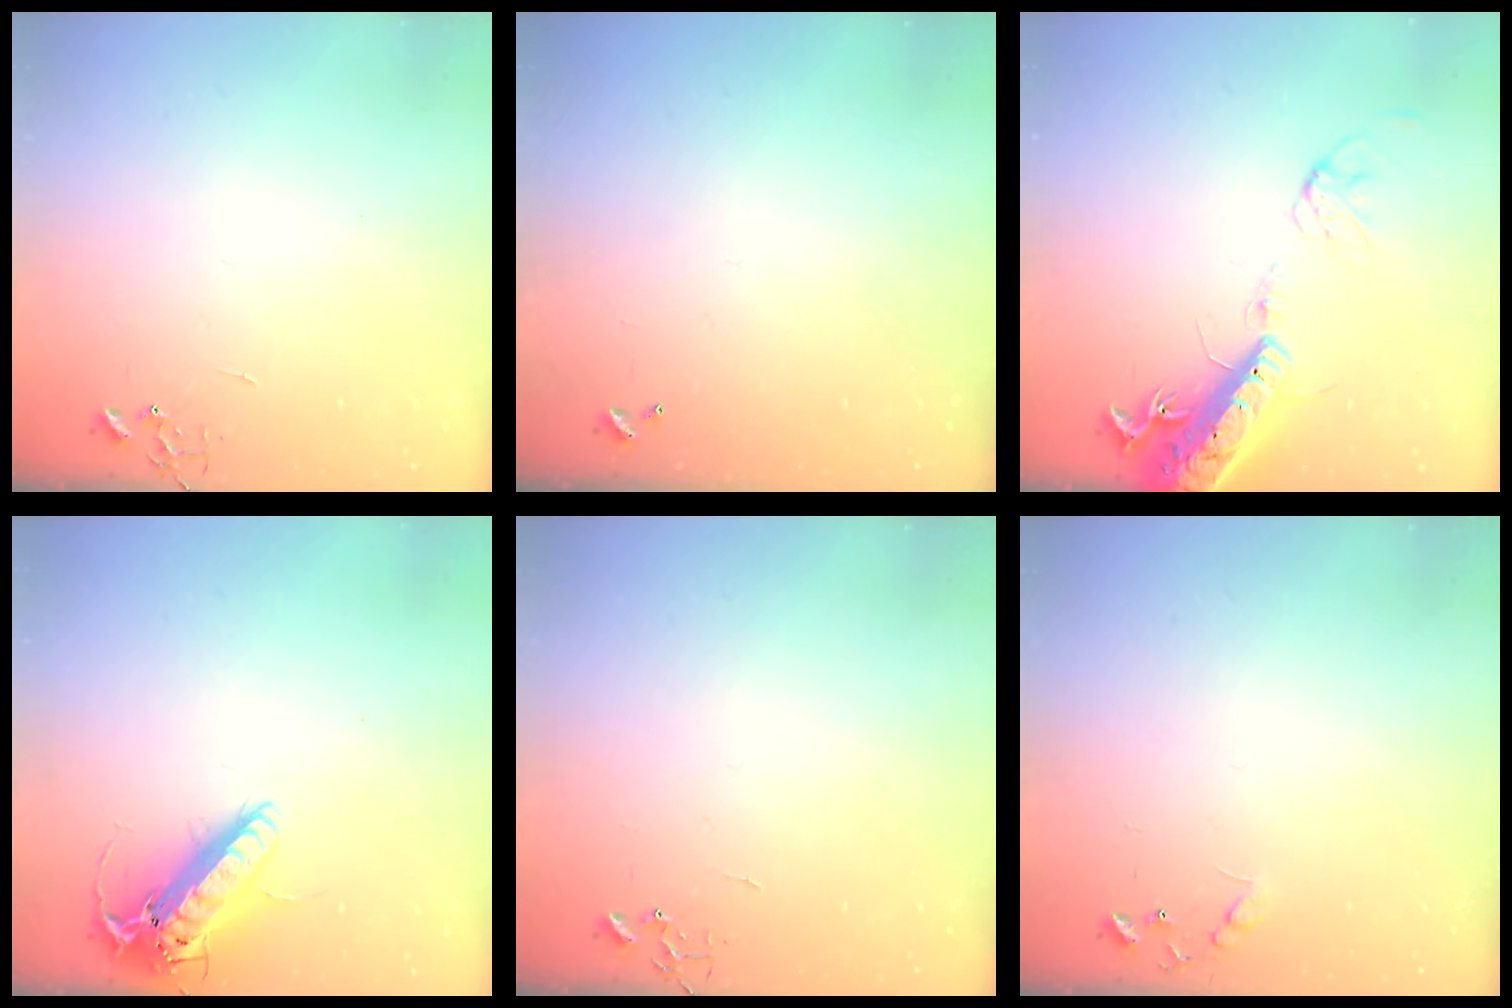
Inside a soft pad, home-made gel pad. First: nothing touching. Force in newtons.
{"total": 0.0}
{"total": 18.0, "press": 17.6, "slide": 4.1}
{"total": 16.7, "press": 16.4, "slide": 3.1}
{"total": 0.0}
{"total": 8.9, "press": 8.9, "slide": 0.5}